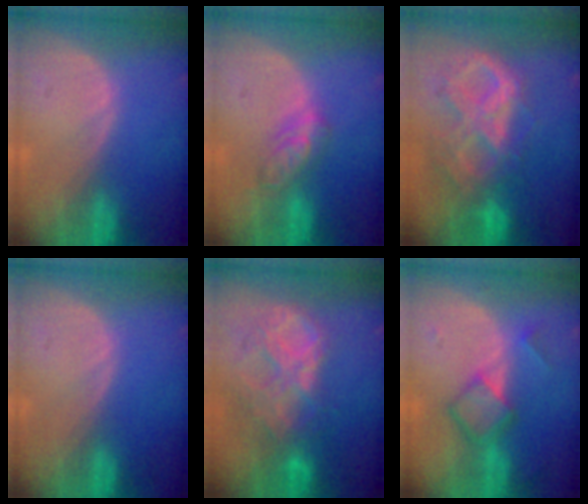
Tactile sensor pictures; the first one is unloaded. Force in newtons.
{"total": 4.7, "press": 4.5, "slide": 1.3}
{"total": 10.5, "press": 8.9, "slide": 5.5}
{"total": 0.0}
{"total": 9.2, "press": 7.8, "slide": 4.9}
{"total": 6.0, "press": 5.1, "slide": 3.1}